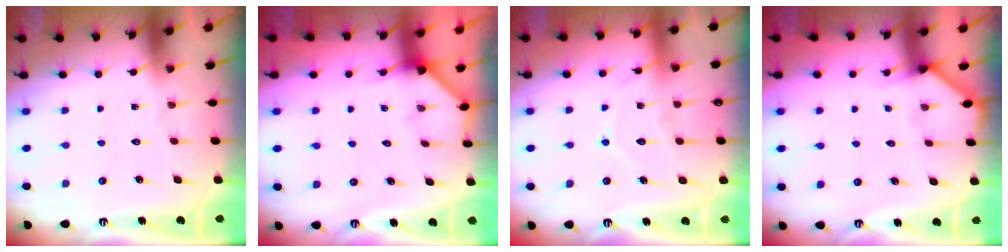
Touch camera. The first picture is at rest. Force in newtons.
{"total": 2.5, "press": 2.5, "slide": 0.4}
{"total": 9.7, "press": 9.7, "slide": 0.9}
{"total": 1.4, "press": 1.4, "slide": 0.1}